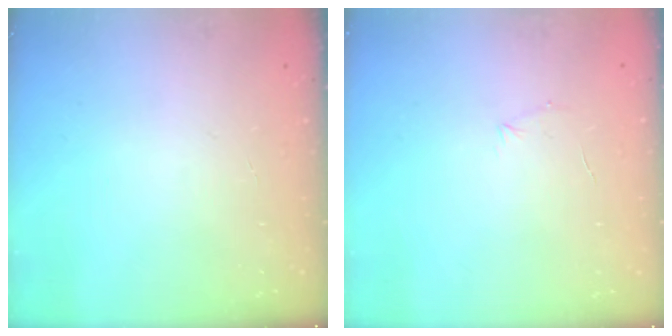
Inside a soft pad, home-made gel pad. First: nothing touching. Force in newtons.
{"total": 3.9, "press": 3.8, "slide": 1.0}